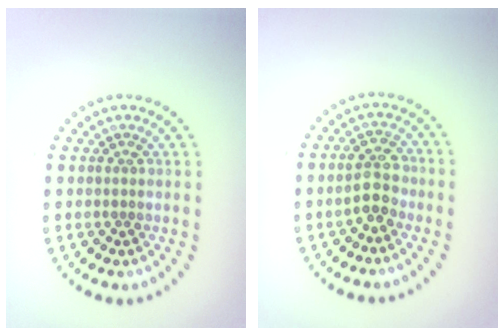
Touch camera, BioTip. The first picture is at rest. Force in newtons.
{"total": 2.7, "press": 2.7, "slide": 0.6}